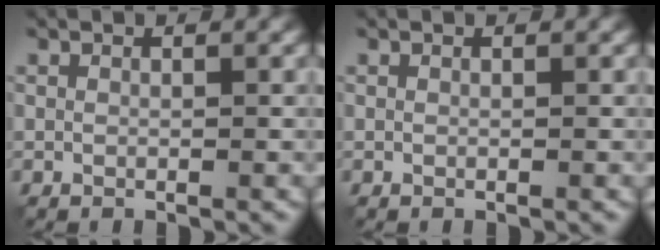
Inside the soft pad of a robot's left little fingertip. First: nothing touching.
{"total": 0.0}